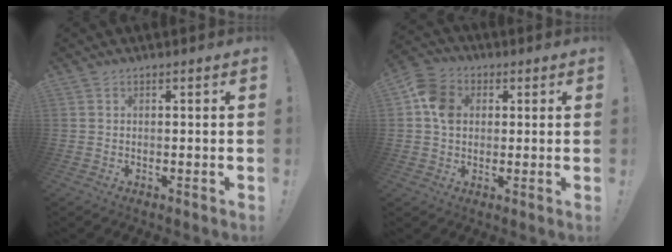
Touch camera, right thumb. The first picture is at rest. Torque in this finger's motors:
{"motor_torque": [0.14, 0.07, 0.19, 0.32, 0.06]}